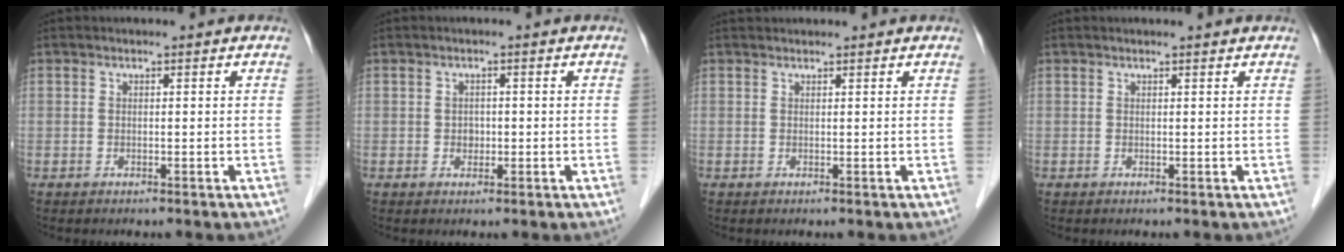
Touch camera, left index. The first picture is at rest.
{"total": 1.3, "force": [-0.3, 1.1, 0.6], "torque": [-0.011, 0.001, -0.002]}
{"total": 2.1, "force": [2.1, 0.2, 0.3], "torque": [-0.006, 0.027, 0.032]}
{"total": 1.3, "force": [1.3, -0.1, 0.3], "torque": [-0.010, 0.005, 0.015]}